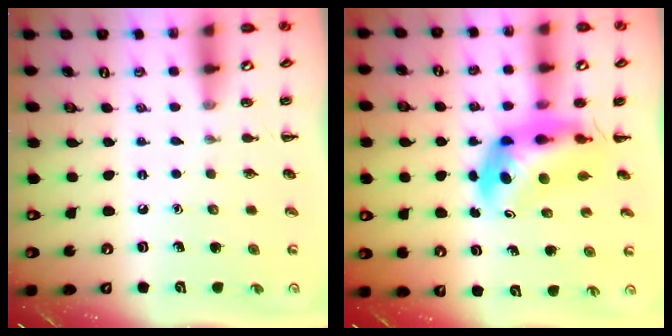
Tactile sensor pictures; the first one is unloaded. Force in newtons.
{"total": 6.0, "press": 5.7, "slide": 1.8}